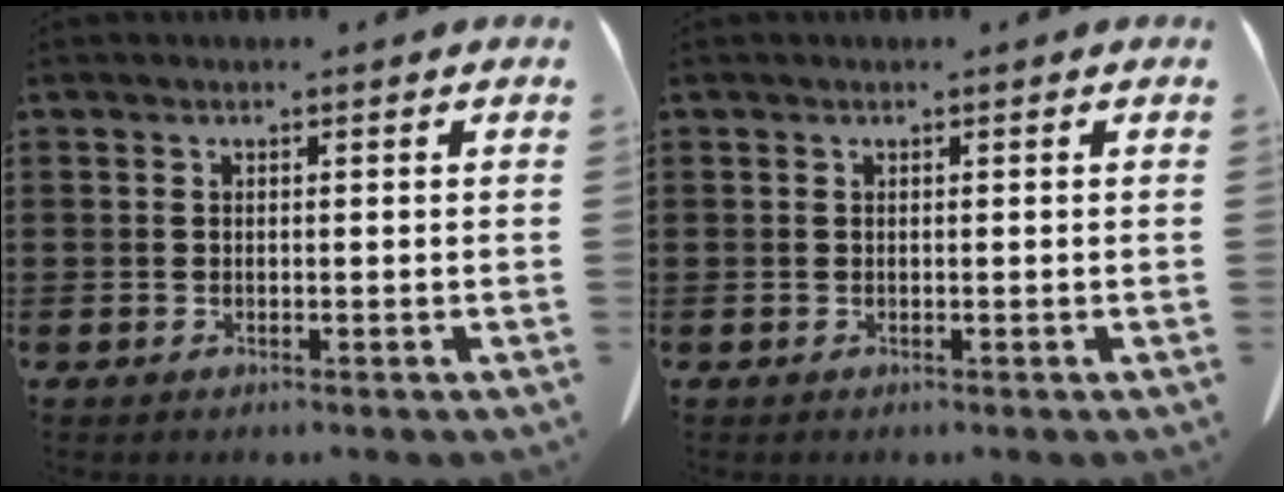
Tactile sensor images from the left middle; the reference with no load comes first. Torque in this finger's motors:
{"motor_torque": [-0.01, 0.05, -0.03, 0.00]}